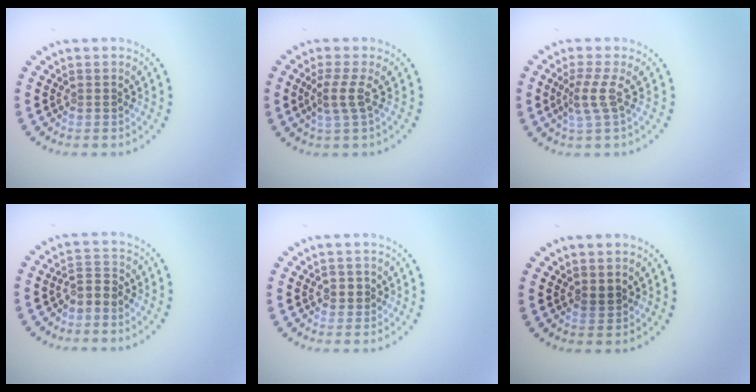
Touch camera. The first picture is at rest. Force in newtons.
{"total": 2.1, "press": 1.5, "slide": 1.5}
{"total": 2.2, "press": 1.5, "slide": 1.6}
{"total": 1.9, "press": 1.4, "slide": 1.3}
{"total": 1.2, "press": 1.1, "slide": 0.5}
{"total": 1.0, "press": 0.9, "slide": 0.4}